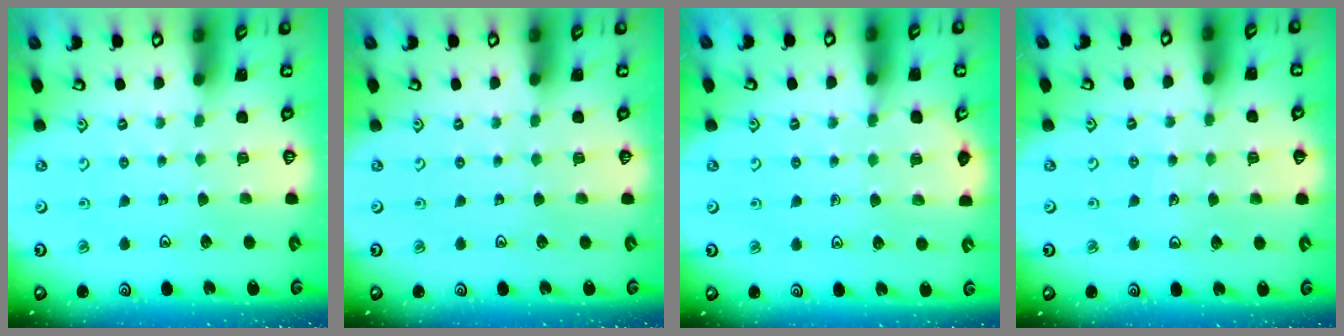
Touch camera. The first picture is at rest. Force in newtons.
{"total": 0.0}
{"total": 8.1, "press": 7.8, "slide": 2.3}
{"total": 5.0, "press": 4.7, "slide": 1.6}